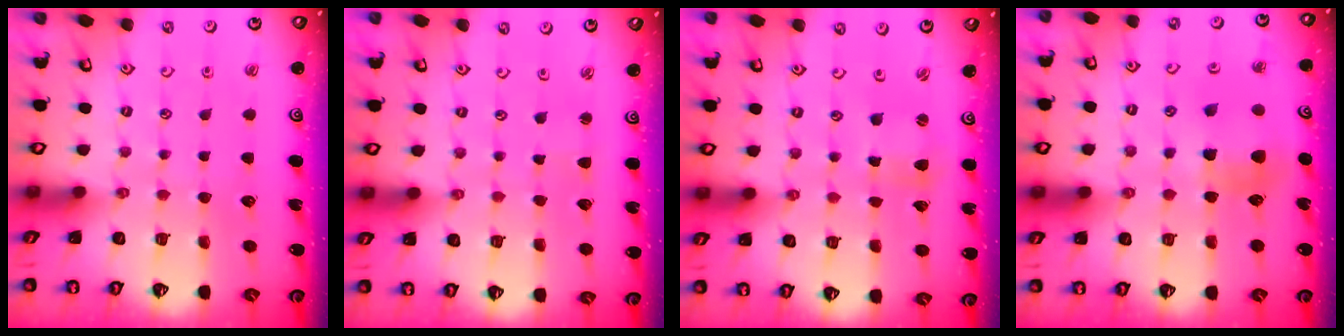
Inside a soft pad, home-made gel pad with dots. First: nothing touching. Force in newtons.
{"total": 1.4, "press": 1.3, "slide": 0.3}
{"total": 2.3, "press": 2.3, "slide": 0.3}
{"total": 7.0, "press": 6.9, "slide": 1.1}